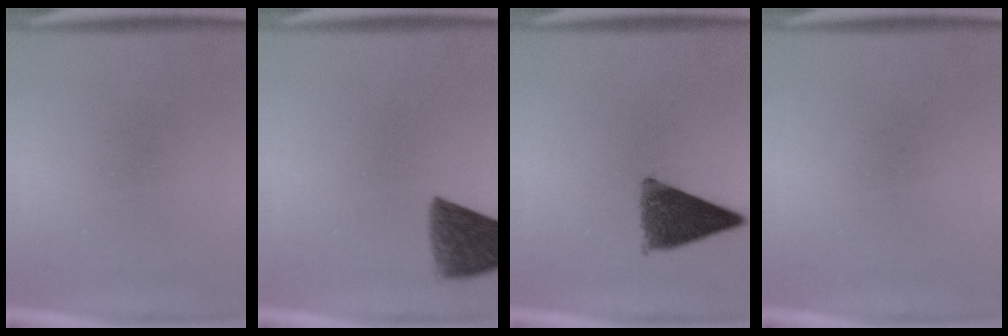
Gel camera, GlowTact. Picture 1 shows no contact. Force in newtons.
{"total": 8.5}
{"total": 9.6}
{"total": 0.0}